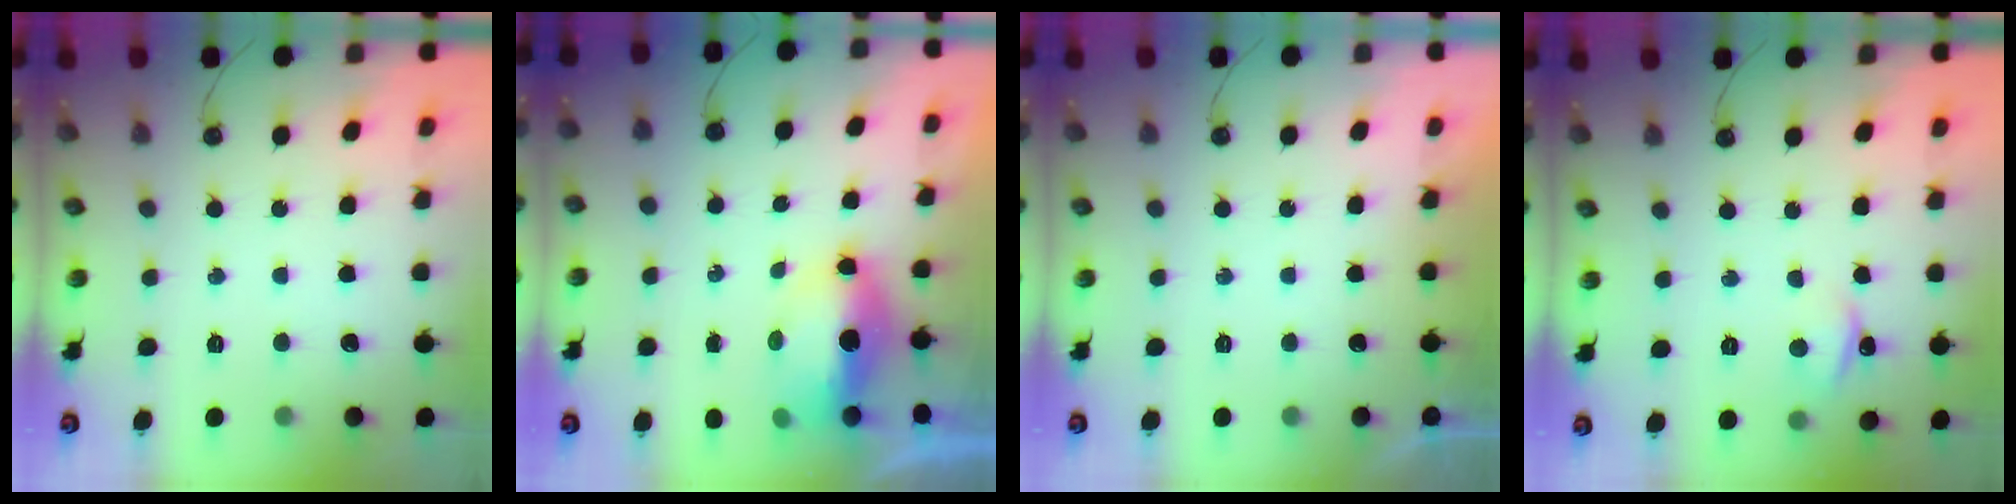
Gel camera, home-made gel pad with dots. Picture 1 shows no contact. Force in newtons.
{"total": 7.0, "press": 6.9, "slide": 1.3}
{"total": 0.0}
{"total": 3.7, "press": 3.7, "slide": 0.5}